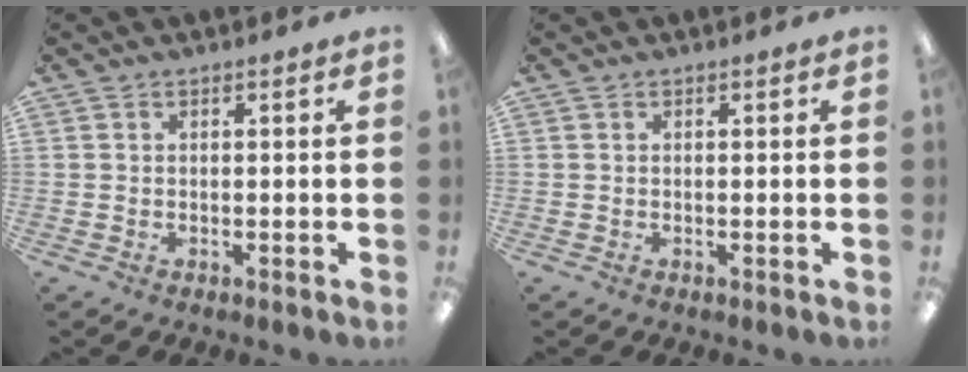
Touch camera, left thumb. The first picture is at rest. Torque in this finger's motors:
{"motor_torque": [-0.01, 0.01, -0.04, 0.04, 0.00]}